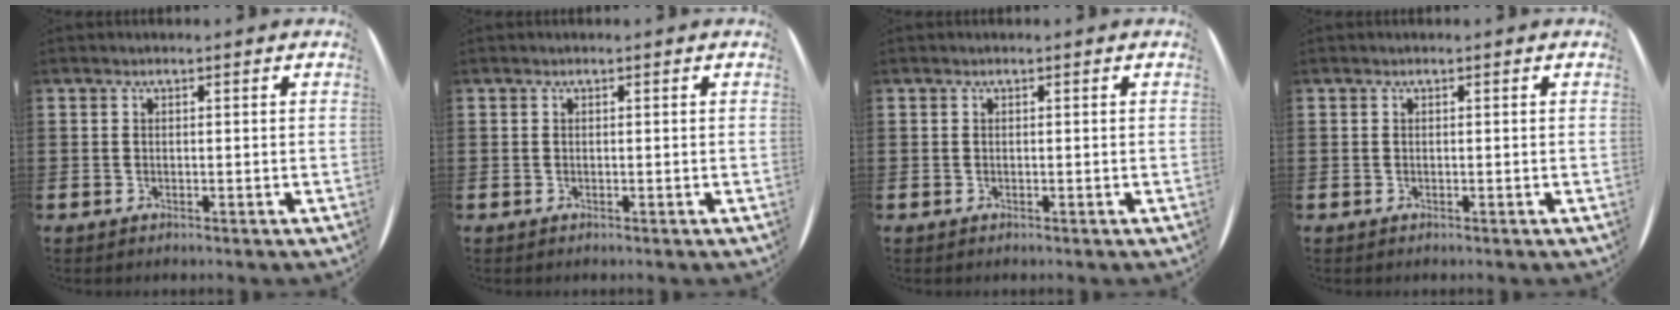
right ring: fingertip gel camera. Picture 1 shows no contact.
{"total": 0.0}
{"total": 0.0}
{"total": 0.0}